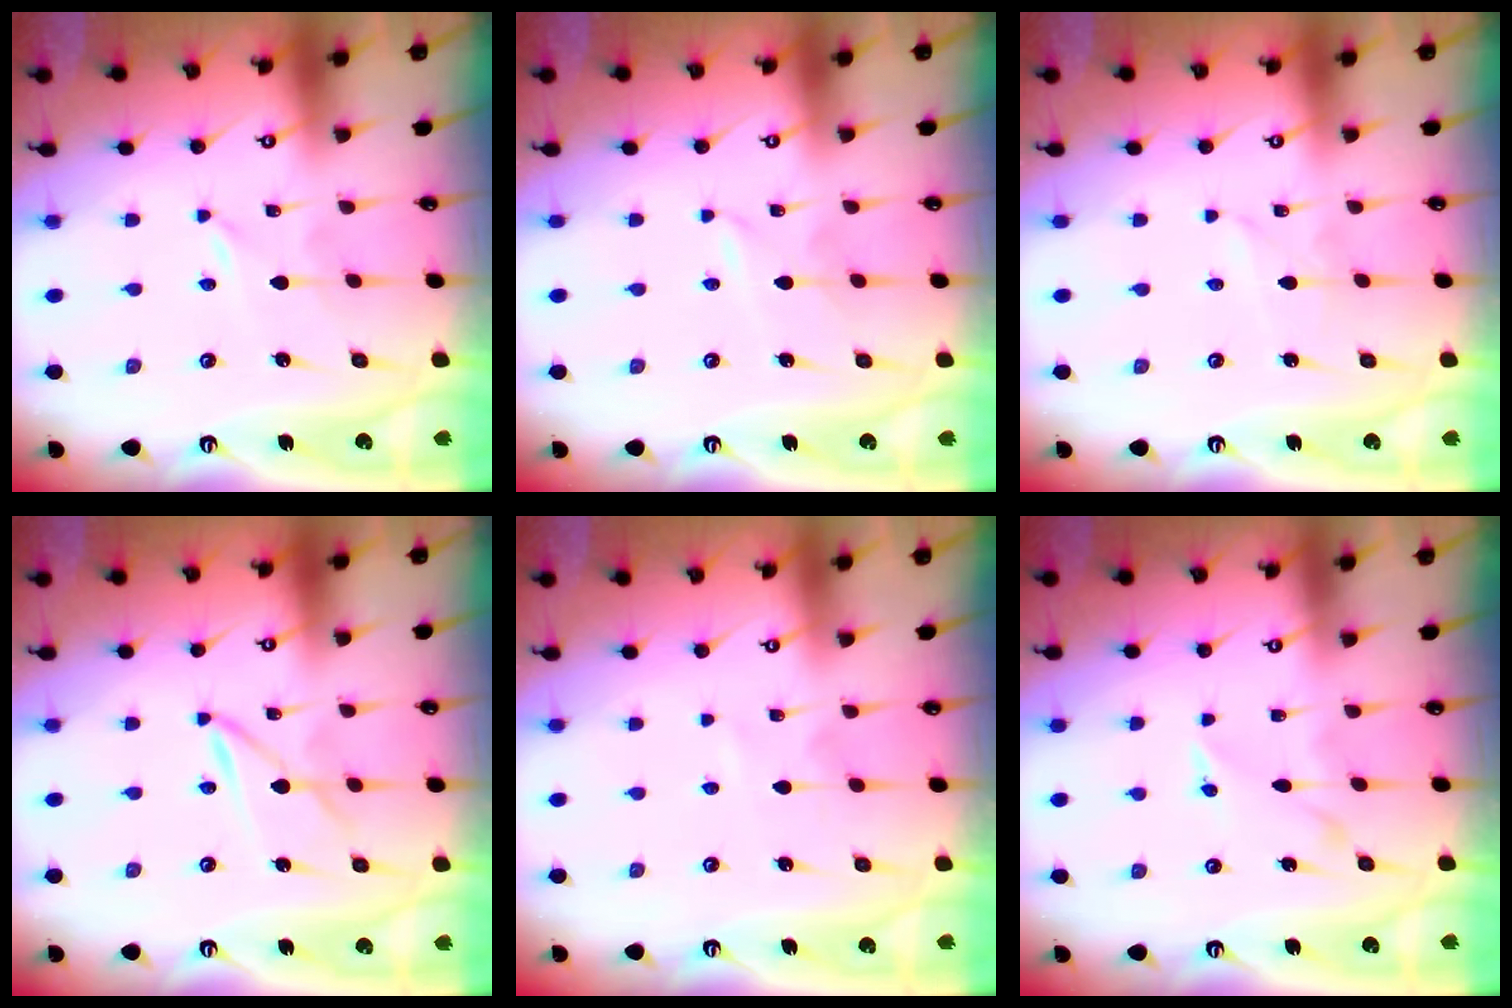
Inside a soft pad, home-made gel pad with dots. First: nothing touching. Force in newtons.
{"total": 2.3, "press": 2.3, "slide": 0.2}
{"total": 1.6, "press": 1.6, "slide": 0.2}
{"total": 2.1, "press": 2.1, "slide": 0.2}
{"total": 2.2, "press": 2.2, "slide": 0.2}
{"total": 5.0, "press": 5.0, "slide": 0.7}